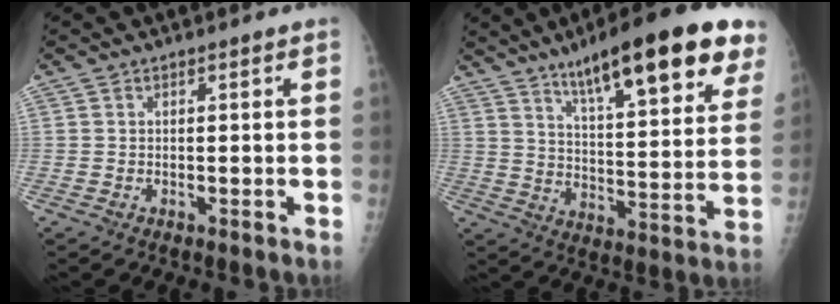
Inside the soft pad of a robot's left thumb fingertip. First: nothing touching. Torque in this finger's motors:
{"motor_torque": [0.46, 0.67, 1.19, -1.58, 0.15]}